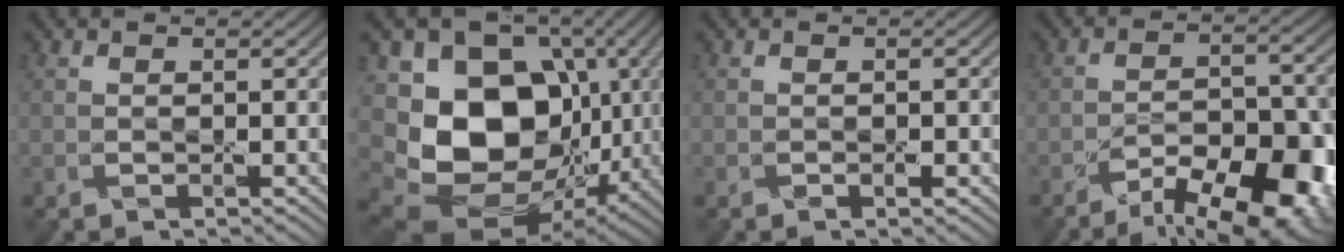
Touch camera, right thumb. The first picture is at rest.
{"total": 15.7, "force": [-0.4, 12.1, 10.0], "torque": [-0.186, -0.025, -0.003]}
{"total": 1.1, "force": [-0.5, 0.5, 0.9], "torque": [-0.015, -0.001, -0.007]}
{"total": 13.2, "force": [-9.0, 5.0, 8.3], "torque": [-0.127, -0.010, -0.131]}